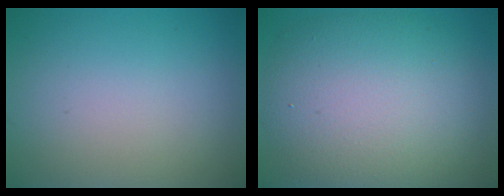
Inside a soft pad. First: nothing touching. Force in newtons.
{"total": 10.9, "press": 10.9, "slide": 0.6}